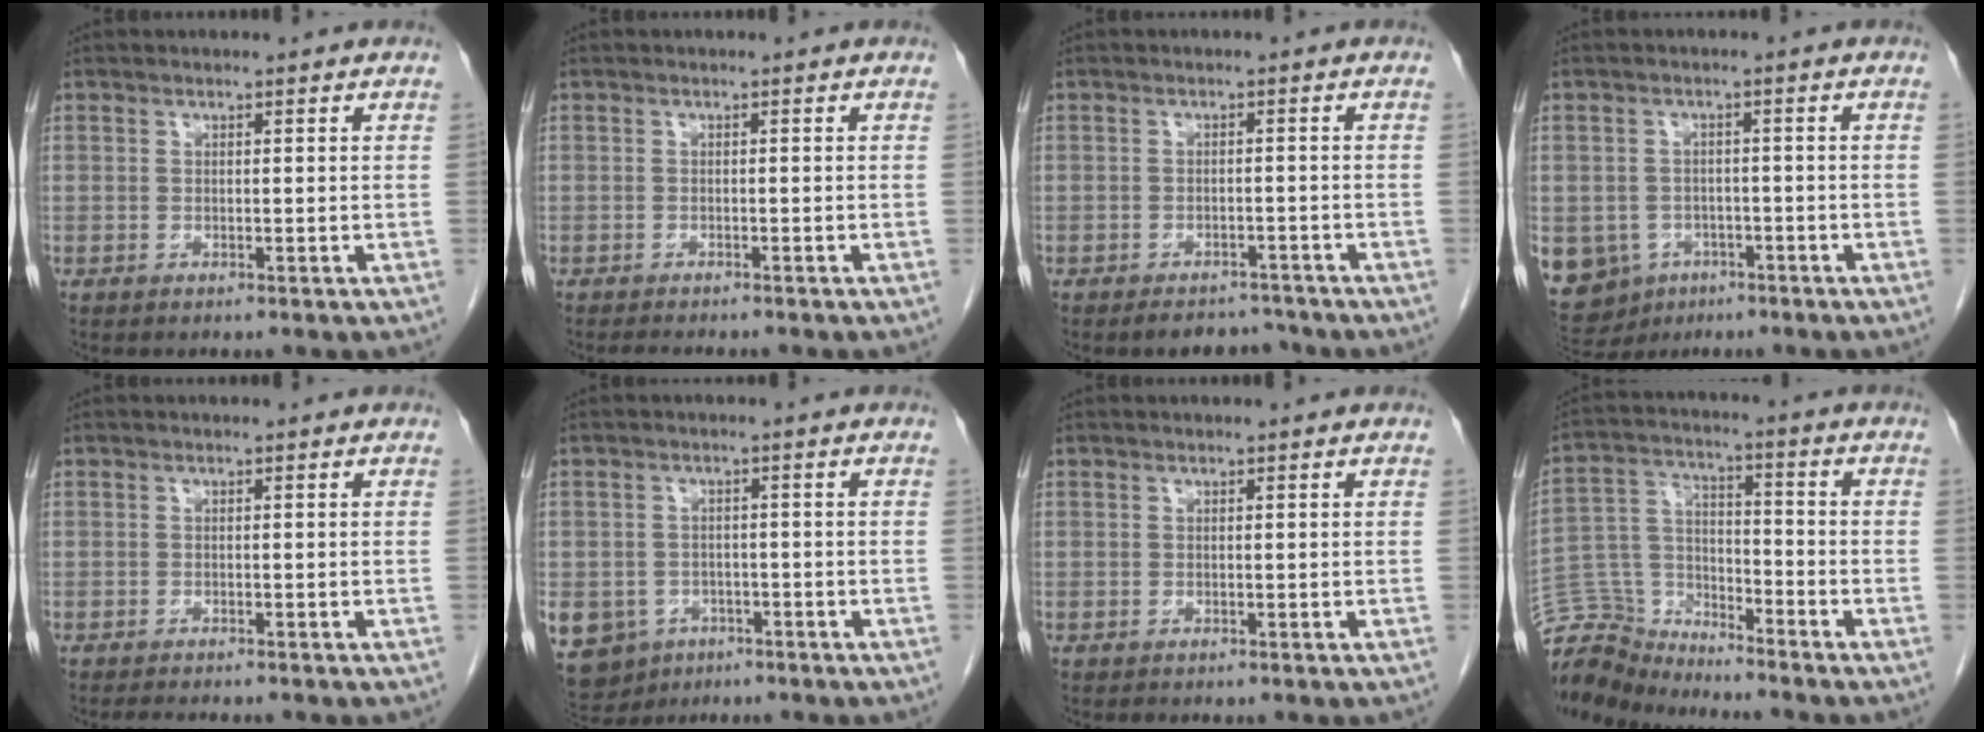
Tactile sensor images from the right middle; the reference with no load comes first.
{"total": 3.4, "force": [-3.0, 0.4, 1.4], "torque": [-0.020, -0.006, -0.039]}
{"total": 4.0, "force": [-3.7, 1.4, 0.5], "torque": [0.002, -0.002, -0.052]}
{"total": 12.0, "force": [-5.1, 10.2, 3.5], "torque": [-0.107, 0.003, -0.061]}
{"total": 3.5, "force": [-3.1, 0.5, 1.6], "torque": [-0.022, -0.006, -0.040]}
{"total": 10.6, "force": [-5.3, 8.7, 2.9], "torque": [-0.084, -0.001, -0.068]}
{"total": 0.0}
{"total": 10.1, "force": [-10.0, 1.4, 0.1], "torque": [-0.009, 0.024, -0.196]}